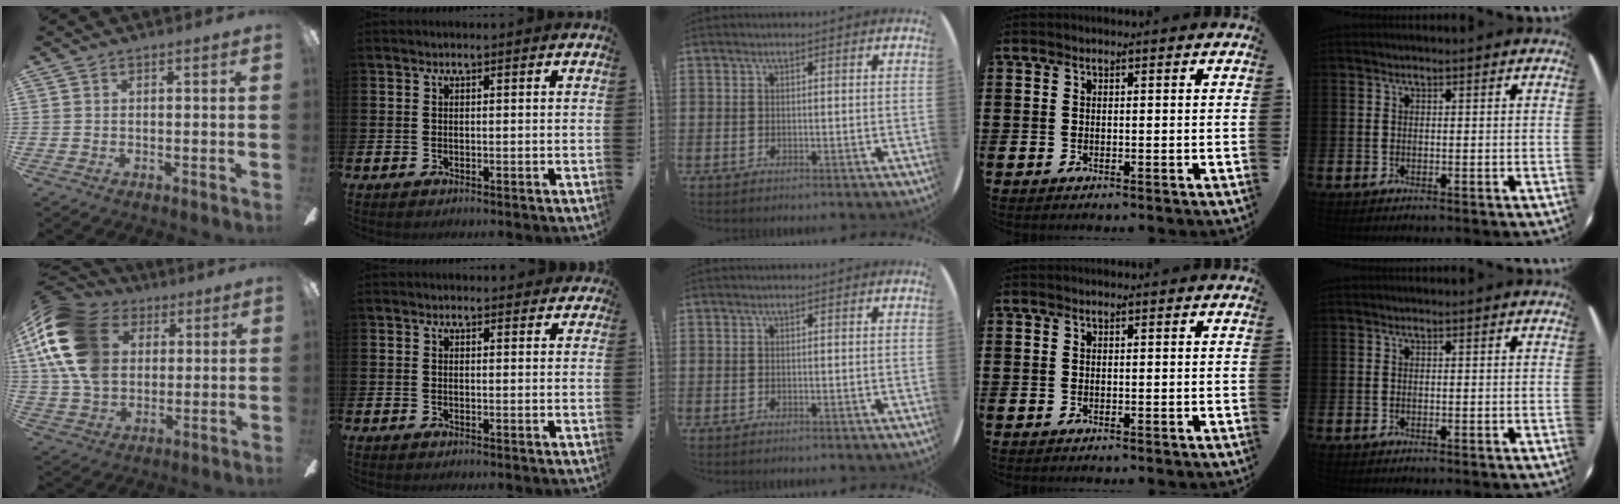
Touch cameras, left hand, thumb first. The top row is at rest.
{"thumb": {"total": 20.1, "force": [6.1, 14.4, 12.6], "torque": [-0.266, -0.004, 0.114]}, "index": {"total": 1.1, "force": [0.9, 0.6, 0.1], "torque": [0.010, 0.002, 0.014]}}